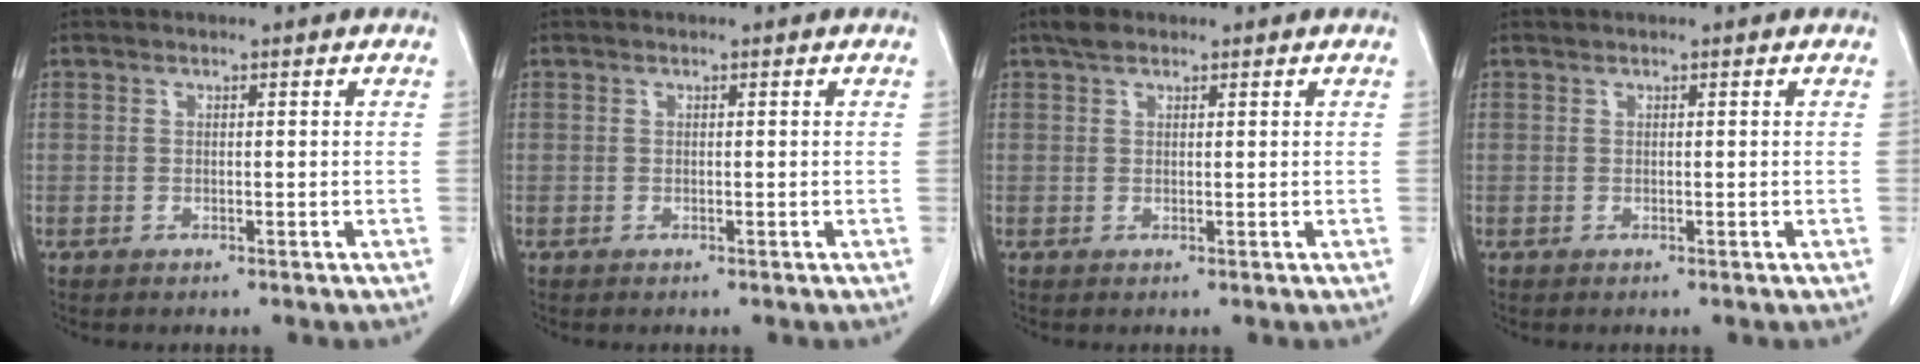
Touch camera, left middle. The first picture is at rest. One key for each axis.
{"total": 0.0}
{"total": 1.9, "fx": 1.4, "fy": 0.9, "fz": 0.9, "tx": -0.021, "ty": 0.011, "tz": 0.024}
{"total": 0.0}